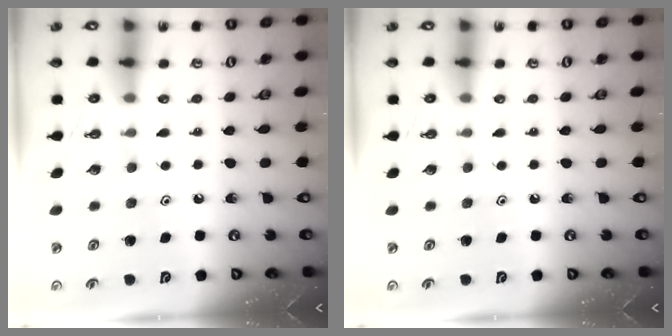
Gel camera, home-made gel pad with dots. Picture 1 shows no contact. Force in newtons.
{"total": 0.0}